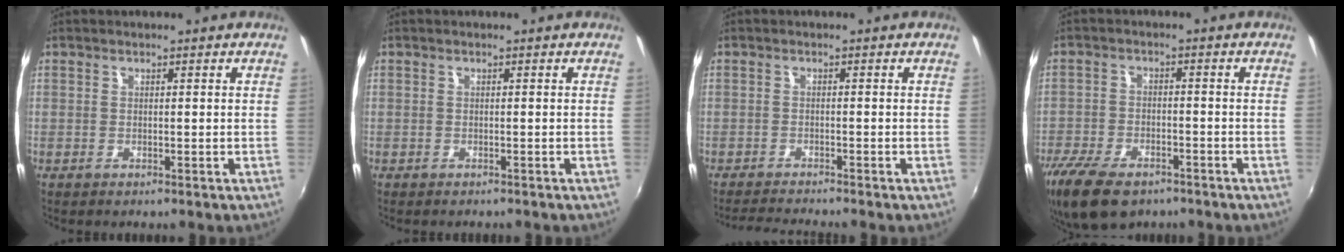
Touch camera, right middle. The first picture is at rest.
{"total": 0.7, "force": [-0.6, 0.3, 0.2], "torque": [-0.004, -0.003, -0.012]}
{"total": 4.3, "force": [-4.1, -0.8, 1.1], "torque": [-0.037, -0.012, -0.074]}
{"total": 14.1, "force": [-9.9, 6.6, 7.6], "torque": [-0.192, -0.035, -0.172]}